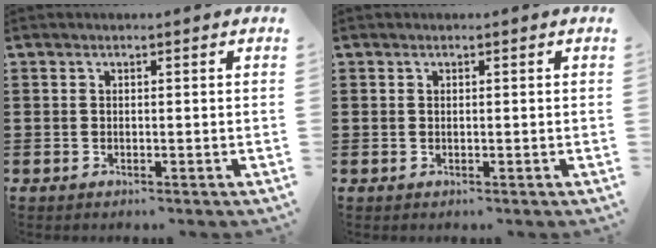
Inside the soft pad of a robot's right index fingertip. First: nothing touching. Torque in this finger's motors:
{"motor_torque": [1.51, 0.63, 0.02, 0.02]}